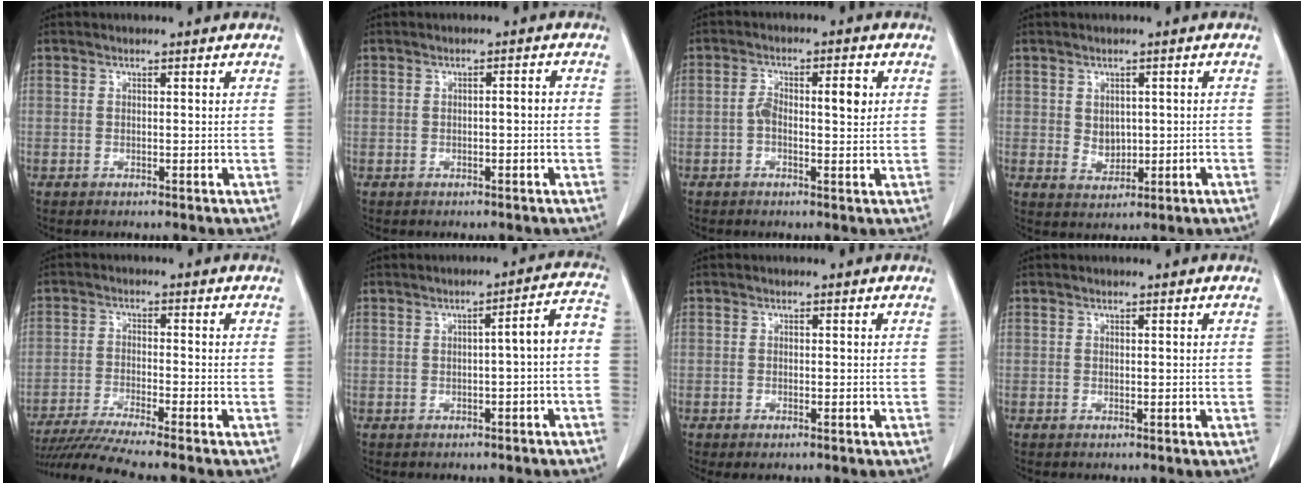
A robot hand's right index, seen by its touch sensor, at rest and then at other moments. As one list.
[{"total": 1.2, "force": [-0.4, 0.3, 1.2], "torque": [-0.017, 0.003, -0.005]}, {"total": 5.1, "force": [0.3, 1.9, 4.8], "torque": [-0.085, 0.019, 0.004]}, {"total": 2.6, "force": [0.1, 2.0, 1.7], "torque": [-0.030, -0.003, 0.011]}, {"total": 9.7, "force": [-8.4, -1.9, 4.4], "torque": [-0.065, -0.024, -0.141]}, {"total": 5.0, "force": [-1.2, 0.2, 4.9], "torque": [-0.057, 0.020, -0.016]}, {"total": 1.1, "force": [-0.8, 0.2, 0.7], "torque": [-0.013, -0.003, -0.010]}, {"total": 0.0}]